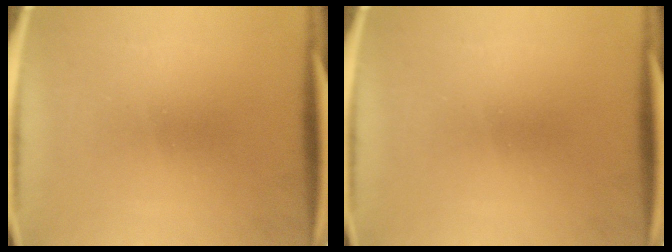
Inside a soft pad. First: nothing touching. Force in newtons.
{"total": 0.0}